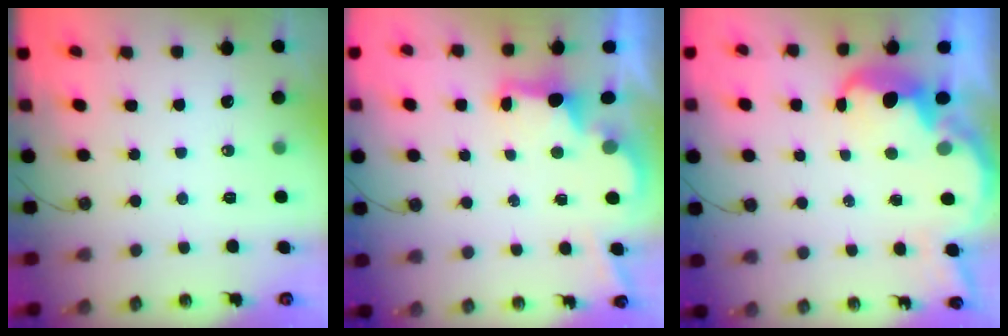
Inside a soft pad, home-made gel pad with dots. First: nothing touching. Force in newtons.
{"total": 2.5, "press": 2.4, "slide": 0.7}
{"total": 6.3, "press": 6.3, "slide": 0.9}